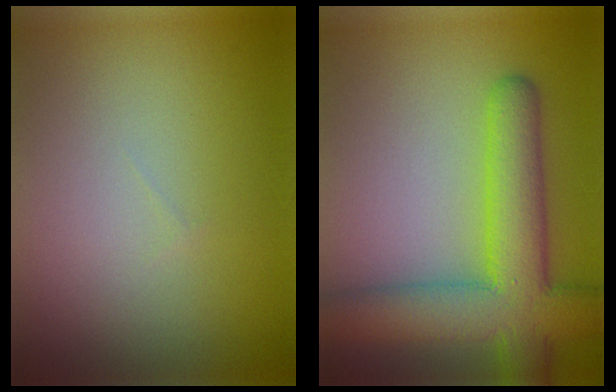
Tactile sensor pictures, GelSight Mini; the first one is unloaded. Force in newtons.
{"total": 8.9, "press": 8.9, "slide": 0.4}